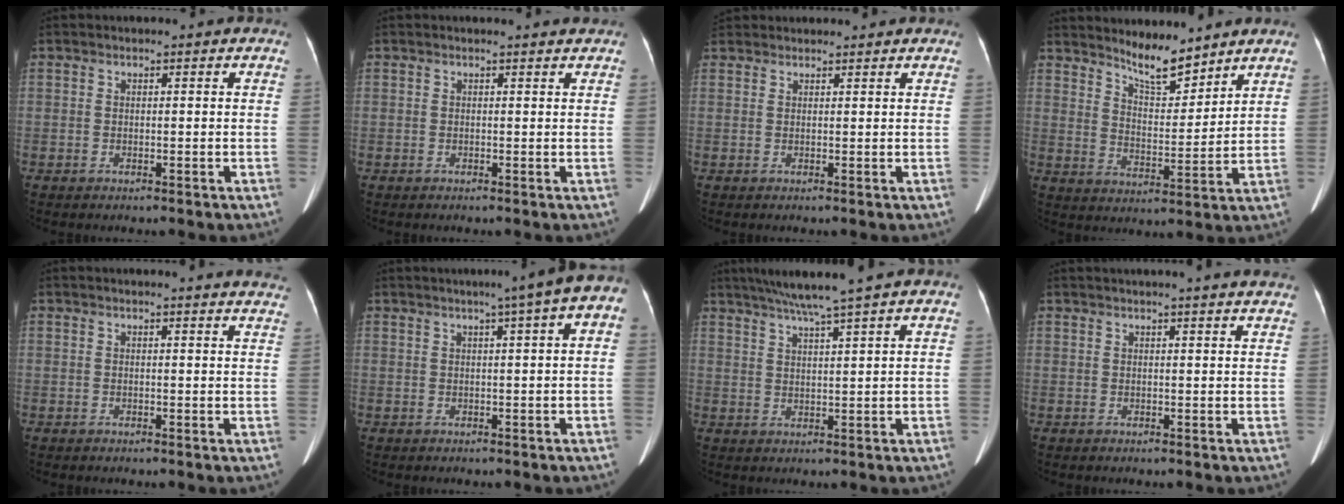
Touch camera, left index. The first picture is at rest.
{"total": 2.4, "force": [2.3, 0.7, 0.2], "torque": [-0.007, 0.011, 0.015]}
{"total": 5.0, "force": [4.7, 1.5, 0.9], "torque": [-0.013, 0.035, 0.073]}
{"total": 7.4, "force": [6.7, 1.1, 3.0], "torque": [-0.060, -0.011, 0.125]}
{"total": 9.7, "force": [9.4, 0.5, 2.4], "torque": [-0.016, -0.015, 0.080]}
{"total": 8.5, "force": [4.2, 0.4, 7.4], "torque": [-0.089, 0.027, 0.038]}
{"total": 6.9, "force": [5.5, -1.7, 3.8], "torque": [-0.061, 0.007, 0.094]}
{"total": 9.1, "force": [8.2, -0.4, 3.9], "torque": [-0.054, 0.021, 0.082]}